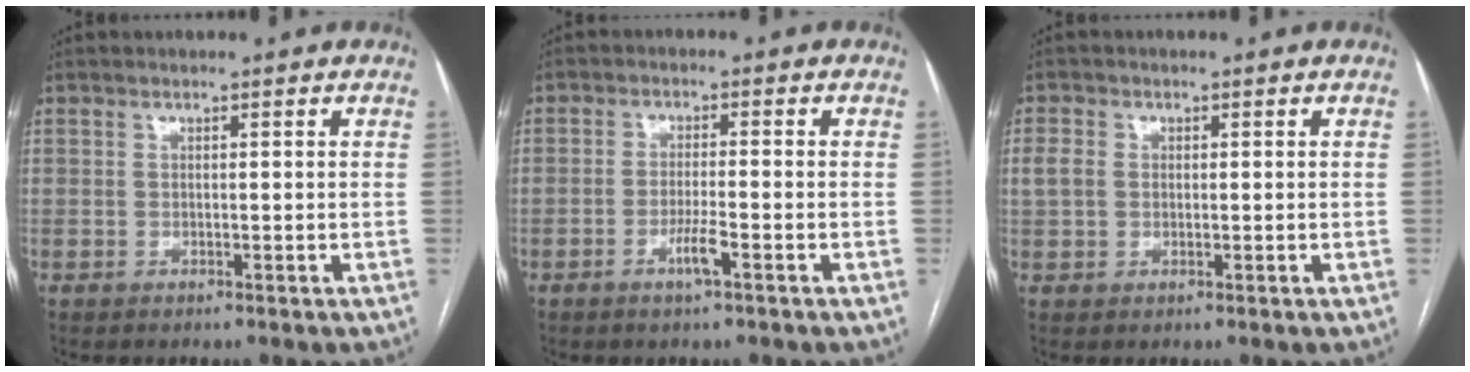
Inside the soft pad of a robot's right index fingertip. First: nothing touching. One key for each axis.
{"total": 3.4, "fx": -1.8, "fy": -0.1, "fz": 2.9, "tx": -0.059, "ty": -0.005, "tz": -0.036}
{"total": 2.6, "fx": 0.1, "fy": 2.0, "fz": 1.6, "tx": -0.050, "ty": 0.013, "tz": 0.003}